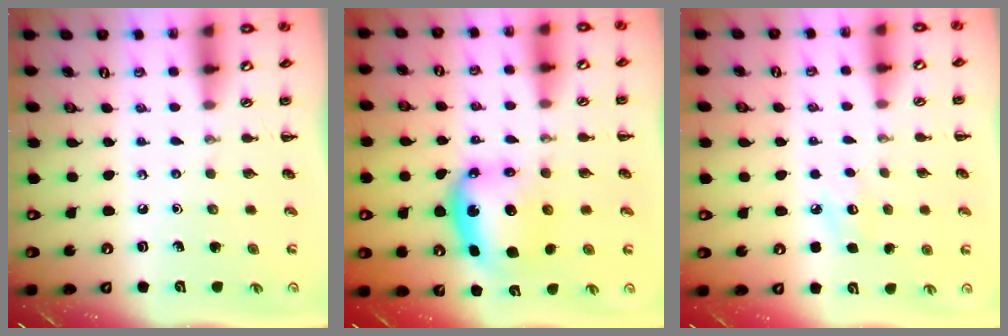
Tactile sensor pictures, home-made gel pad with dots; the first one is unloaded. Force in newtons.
{"total": 6.4, "press": 6.3, "slide": 1.3}
{"total": 7.3, "press": 7.0, "slide": 2.0}